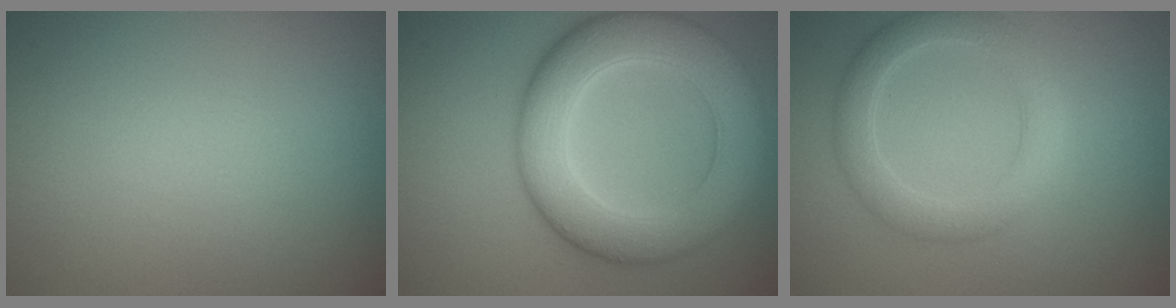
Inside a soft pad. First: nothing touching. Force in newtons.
{"total": 8.8, "press": 8.8, "slide": 0.1}
{"total": 3.8, "press": 3.8, "slide": 0.2}